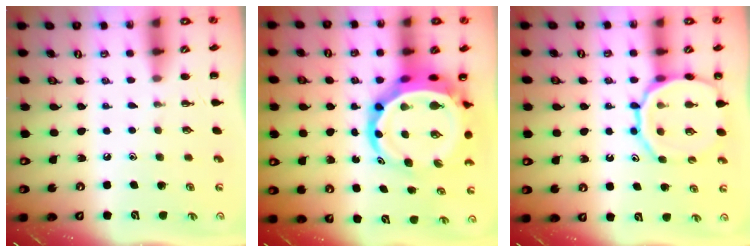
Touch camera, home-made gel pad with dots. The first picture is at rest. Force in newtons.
{"total": 11.5, "press": 11.0, "slide": 3.1}
{"total": 15.9, "press": 15.7, "slide": 2.3}